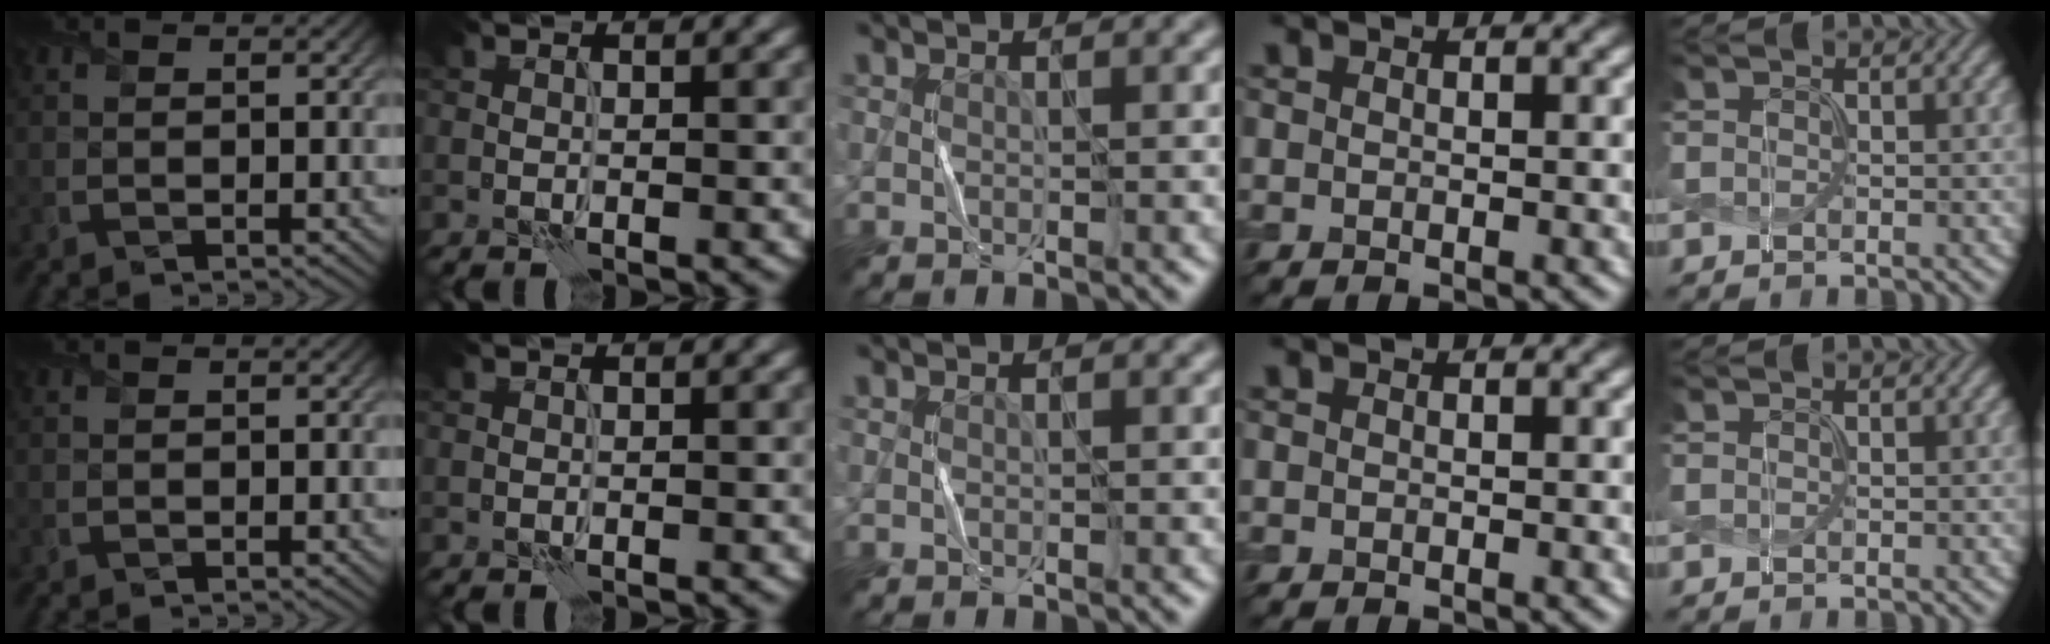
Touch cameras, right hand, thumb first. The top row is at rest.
{}